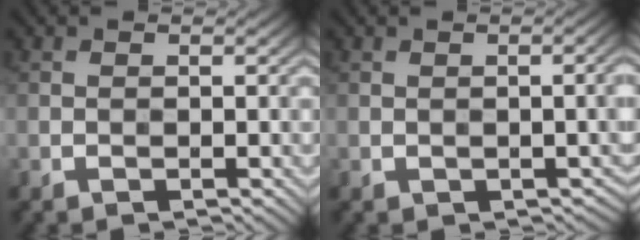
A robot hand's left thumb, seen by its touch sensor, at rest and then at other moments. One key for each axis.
{"total": 2.9, "fx": -0.5, "fy": 1.1, "fz": 2.6, "tx": -0.026, "ty": -0.003, "tz": 0.008}